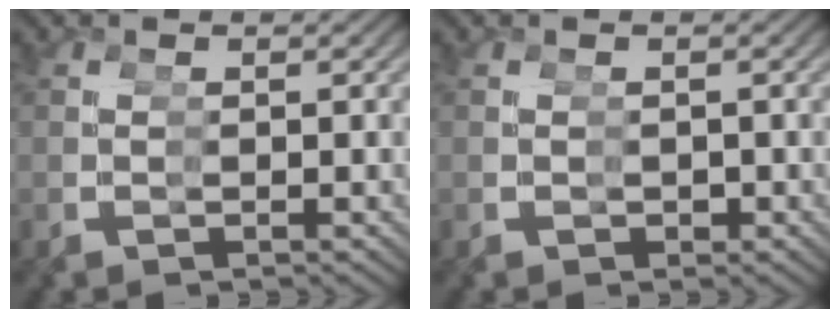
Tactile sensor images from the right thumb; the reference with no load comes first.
{"total": 1.2, "force": [-0.2, 1.0, 0.6], "torque": [-0.004, -0.008, 0.000]}